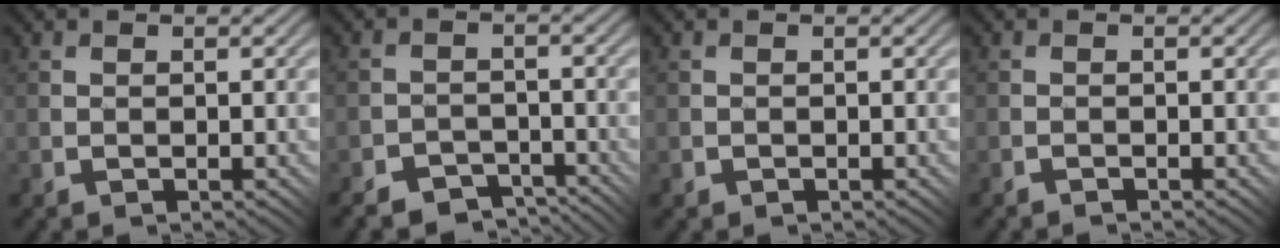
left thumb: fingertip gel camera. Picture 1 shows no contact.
{"total": 4.7, "force": [-4.3, 1.7, 1.0], "torque": [-0.015, -0.003, -0.073]}
{"total": 0.5, "force": [-0.4, 0.3, -0.1], "torque": [0.005, -0.001, -0.007]}
{"total": 0.7, "force": [-0.7, -0.2, -0.1], "torque": [0.004, 0.006, -0.017]}